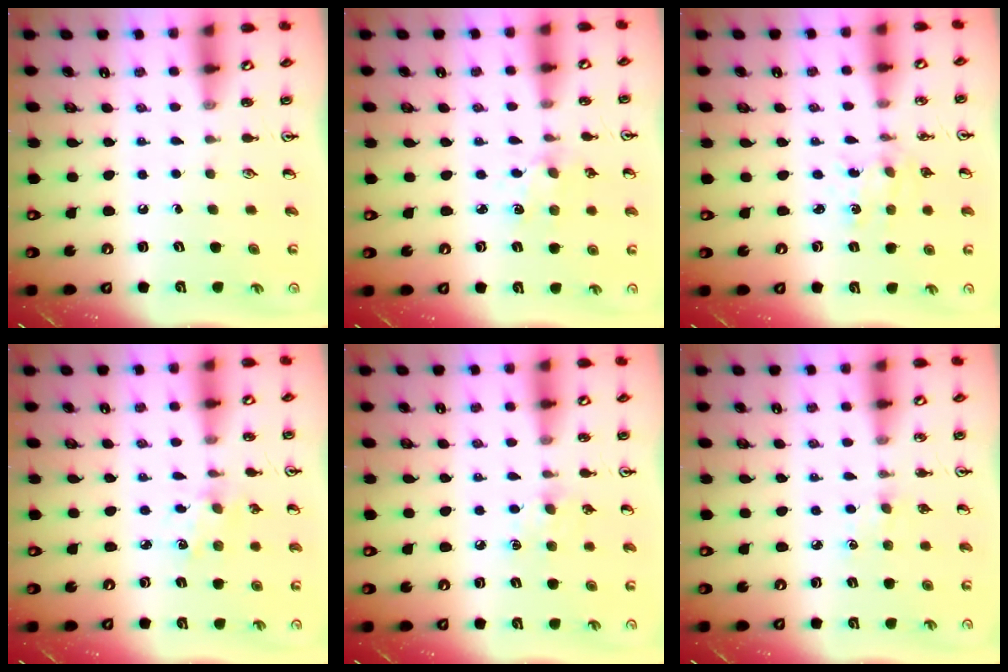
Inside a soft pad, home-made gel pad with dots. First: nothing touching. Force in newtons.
{"total": 2.8, "press": 2.7, "slide": 0.4}
{"total": 1.0, "press": 0.9, "slide": 0.1}
{"total": 2.7, "press": 2.7, "slide": 0.4}
{"total": 6.9, "press": 6.9, "slide": 0.7}
{"total": 3.2, "press": 3.2, "slide": 0.5}